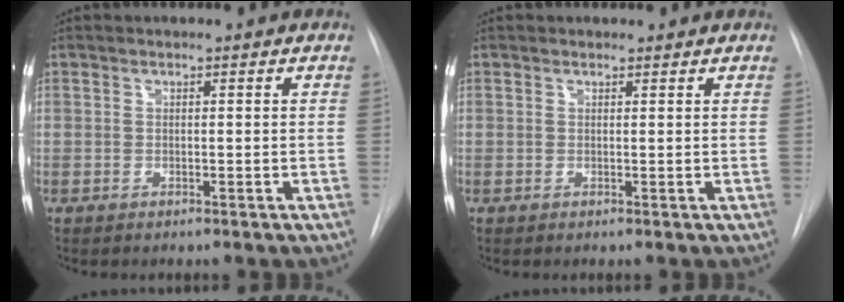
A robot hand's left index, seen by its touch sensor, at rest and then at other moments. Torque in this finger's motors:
{"motor_torque": [-0.37, 0.08, -0.18, -0.01]}